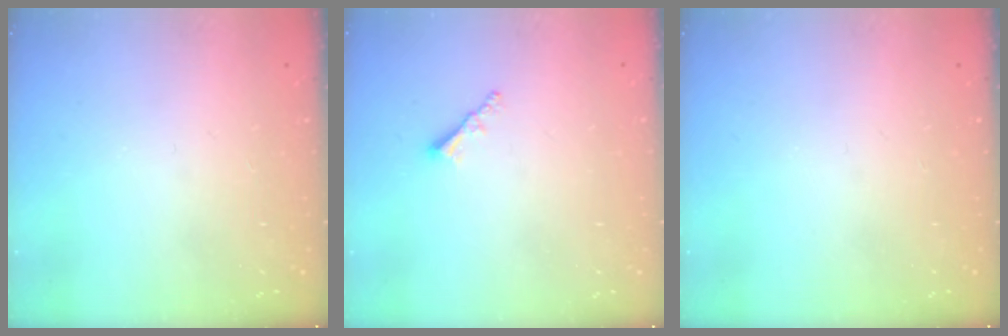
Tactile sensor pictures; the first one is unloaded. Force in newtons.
{"total": 1.9, "press": 1.9, "slide": 0.5}
{"total": 0.0}